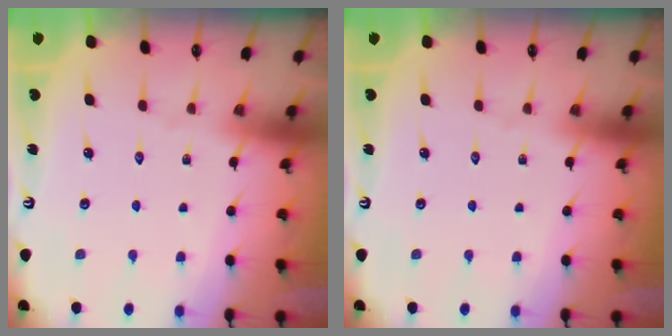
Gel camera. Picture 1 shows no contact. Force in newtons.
{"total": 0.0}